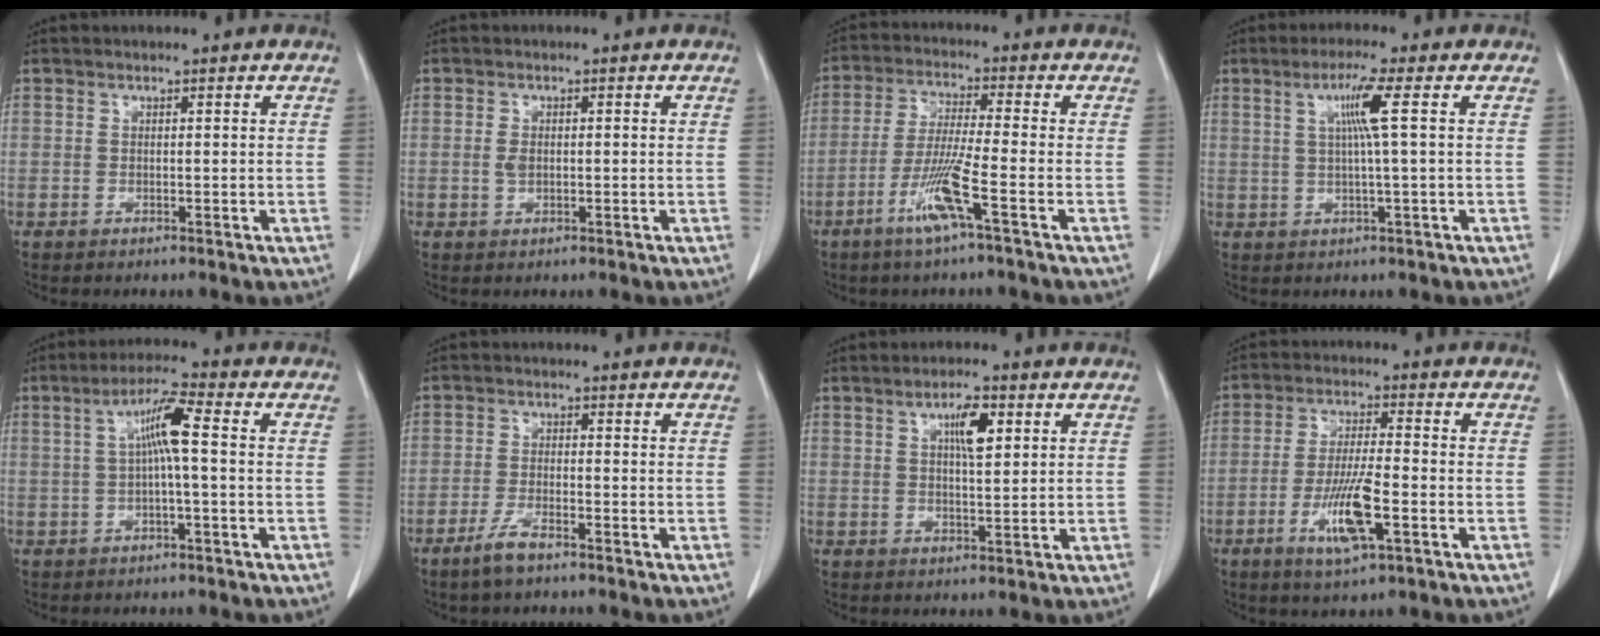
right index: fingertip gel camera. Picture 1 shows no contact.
{"total": 1.5, "force": [-0.1, 0.9, 1.2], "torque": [-0.025, 0.002, 0.003]}
{"total": 8.1, "force": [-3.9, -0.8, 7.0], "torque": [-0.144, -0.010, -0.079]}
{"total": 5.3, "force": [1.4, -1.1, 5.0], "torque": [-0.099, 0.003, 0.027]}
{"total": 6.3, "force": [0.7, 0.2, 6.3], "torque": [-0.119, 0.016, 0.010]}
{"total": 3.9, "force": [-2.9, 0.7, 2.5], "torque": [-0.055, -0.003, -0.055]}
{"total": 5.1, "force": [2.0, 1.2, 4.5], "torque": [-0.082, 0.001, 0.033]}
{"total": 9.2, "force": [-3.4, 1.3, 8.4], "torque": [-0.165, -0.008, -0.058]}